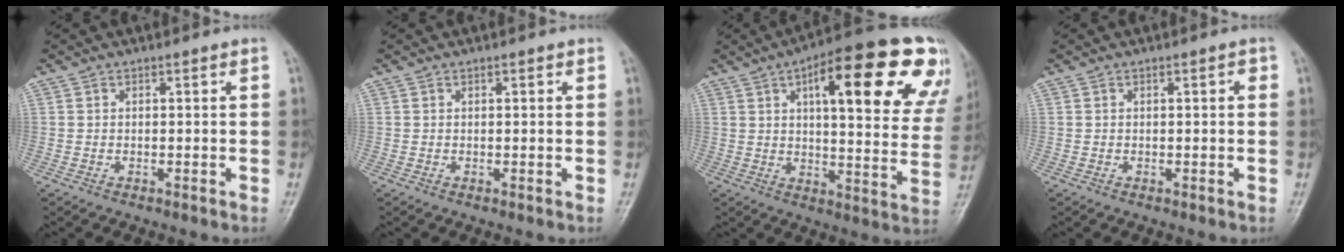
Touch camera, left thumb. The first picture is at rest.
{"total": 0.8, "force": [0.4, 0.4, 0.6], "torque": [-0.006, 0.000, 0.004]}
{"total": 26.7, "force": [12.3, 8.5, 22.1], "torque": [-0.265, -0.005, 0.166]}
{"total": 1.2, "force": [0.3, 0.5, 1.1], "torque": [-0.014, 0.003, 0.003]}